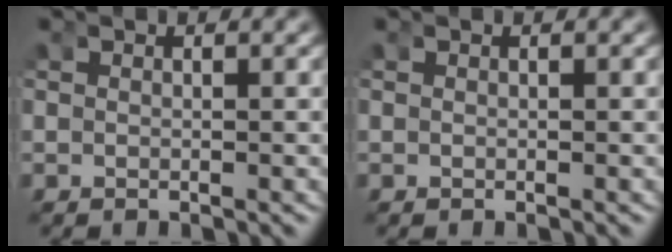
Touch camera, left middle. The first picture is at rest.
{"total": 0.0}